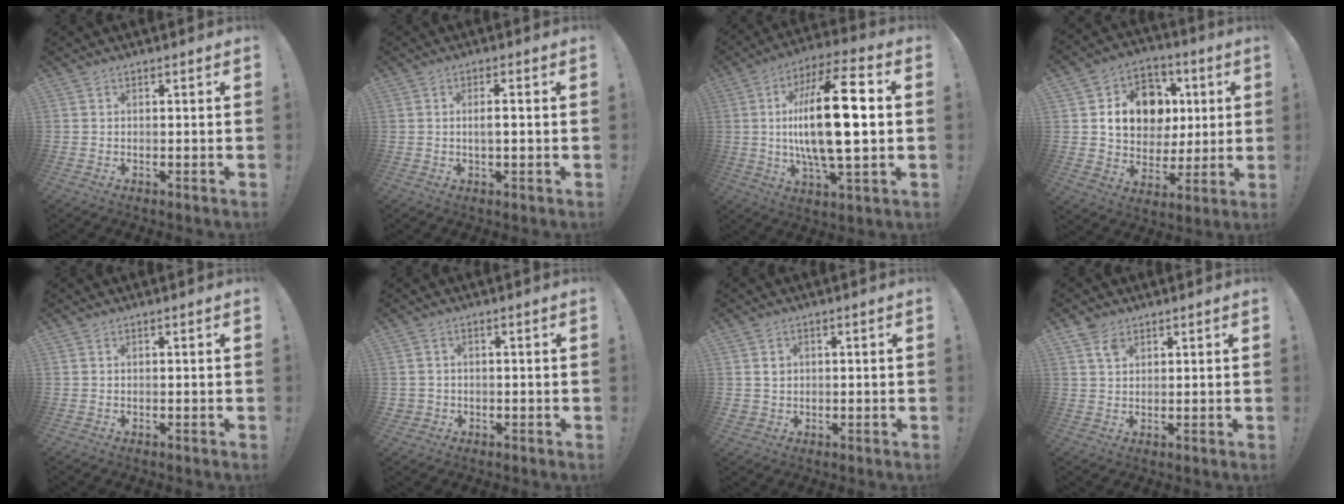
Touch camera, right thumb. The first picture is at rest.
{"total": 2.9, "force": [-0.1, 0.6, 2.9], "torque": [-0.049, 0.000, -0.005]}
{"total": 22.9, "force": [0.8, 7.2, 21.7], "torque": [-0.395, -0.005, 0.000]}
{"total": 15.9, "force": [4.4, 12.9, 8.1], "torque": [-0.116, -0.005, 0.100]}
{"total": 0.0}
{"total": 2.2, "force": [-0.1, 2.1, 0.6], "torque": [-0.002, -0.001, -0.001]}
{"total": 2.8, "force": [0.7, 2.6, 0.6], "torque": [0.008, -0.005, 0.010]}
{"total": 4.0, "force": [2.6, 2.4, 1.9], "torque": [-0.033, -0.009, 0.049]}